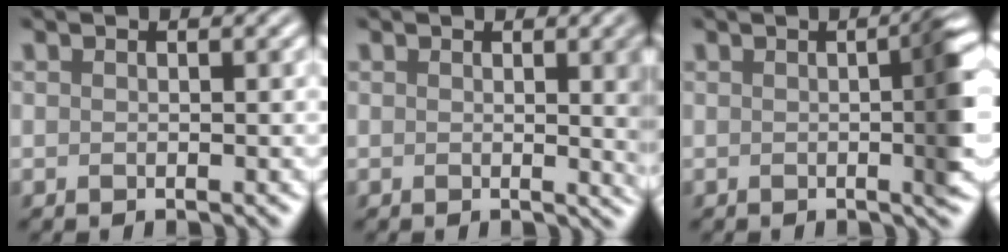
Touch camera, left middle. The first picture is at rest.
{"total": 5.1, "force": [0.8, 1.9, 4.7], "torque": [-0.034, -0.001, 0.014]}
{"total": 4.7, "force": [0.1, 1.0, 4.6], "torque": [-0.051, 0.009, -0.003]}